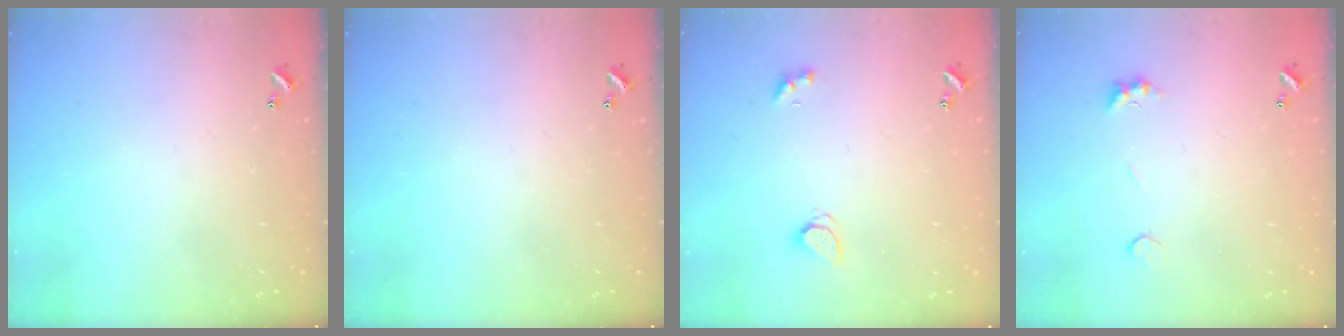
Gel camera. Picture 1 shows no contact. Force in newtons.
{"total": 0.0}
{"total": 1.6, "press": 1.6, "slide": 0.3}
{"total": 1.8, "press": 1.7, "slide": 0.4}